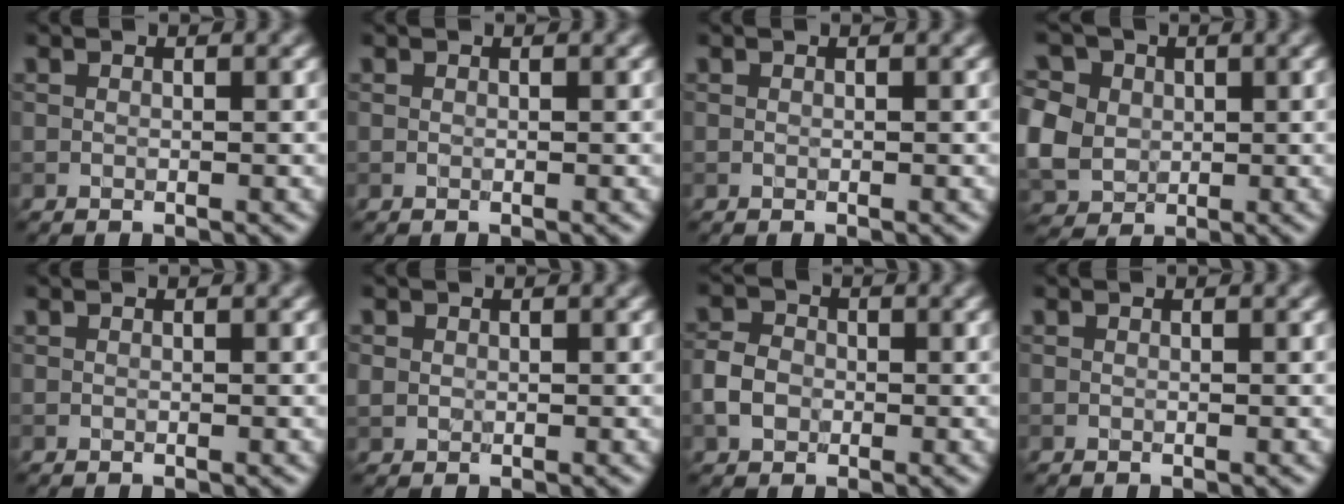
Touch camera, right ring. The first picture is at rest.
{"total": 0.0}
{"total": 0.0}
{"total": 9.9, "force": [2.6, 8.1, 5.1], "torque": [-0.105, 0.024, 0.023]}
{"total": 0.0}
{"total": 1.1, "force": [0.3, 1.0, 0.4], "torque": [-0.004, -0.001, 0.006]}
{"total": 3.0, "force": [-0.8, 2.4, 1.7], "torque": [-0.035, 0.003, -0.020]}
{"total": 0.0}